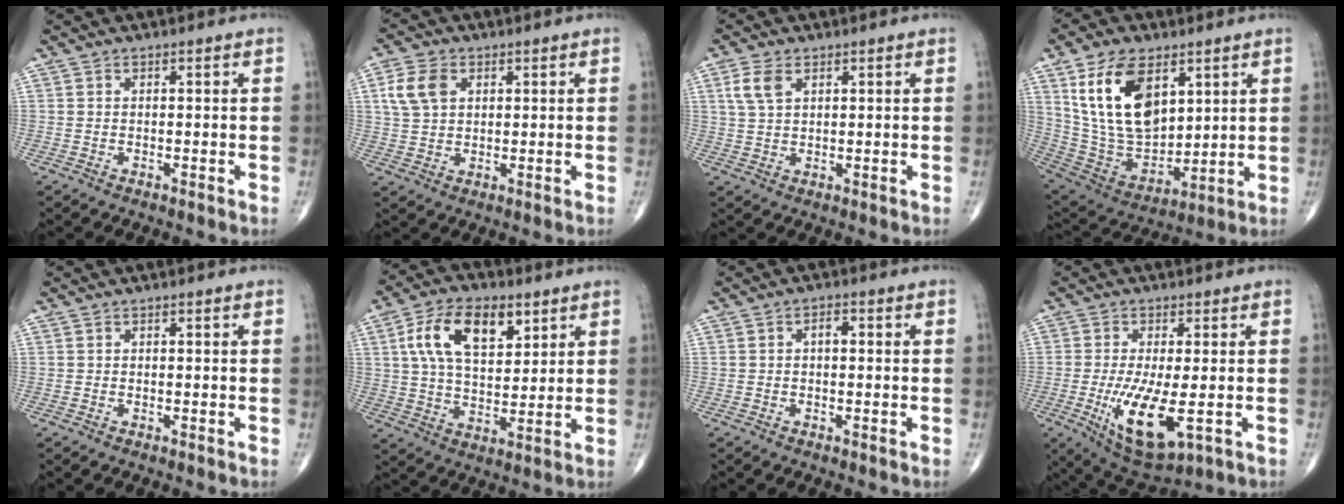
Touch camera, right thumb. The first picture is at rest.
{"total": 6.8, "force": [2.3, 4.7, 4.4], "torque": [-0.082, 0.002, 0.044]}
{"total": 4.5, "force": [2.0, 2.5, 3.2], "torque": [-0.067, 0.003, 0.043]}
{"total": 19.0, "force": [7.5, 11.0, 13.5], "torque": [-0.224, -0.033, 0.159]}
{"total": 0.0}
{"total": 14.2, "force": [5.7, 7.6, 10.6], "torque": [-0.171, -0.008, 0.102]}
{"total": 1.6, "force": [0.0, 0.9, 1.3], "torque": [-0.018, 0.005, -0.004]}
{"total": 11.3, "force": [-2.6, 3.7, 10.4], "torque": [-0.194, -0.026, -0.032]}